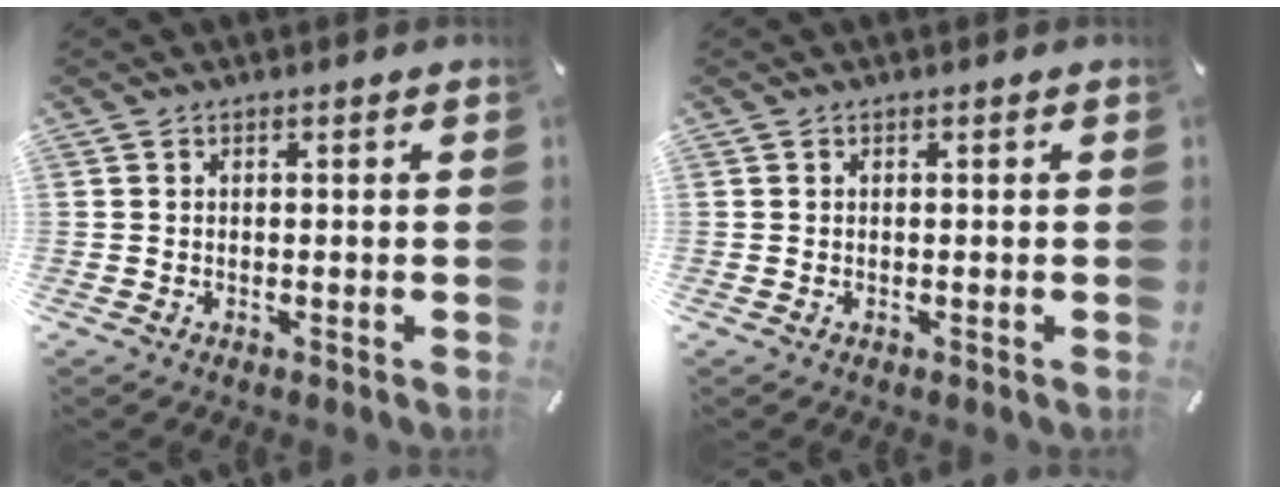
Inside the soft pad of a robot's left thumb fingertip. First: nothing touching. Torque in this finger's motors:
{"motor_torque": [-0.52, -0.31, -0.01, -0.11, -0.01]}